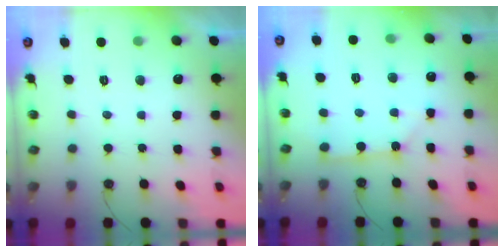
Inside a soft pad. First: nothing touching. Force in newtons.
{"total": 2.4, "press": 2.4, "slide": 0.3}